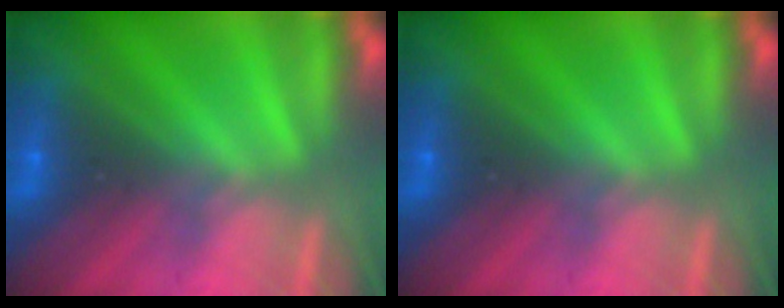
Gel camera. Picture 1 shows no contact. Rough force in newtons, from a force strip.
{"total": 0.0}